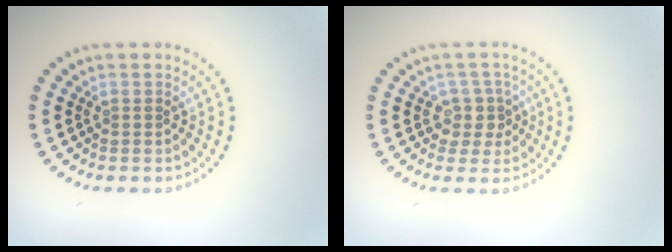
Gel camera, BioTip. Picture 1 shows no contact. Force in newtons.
{"total": 2.2, "press": 1.9, "slide": 1.2}